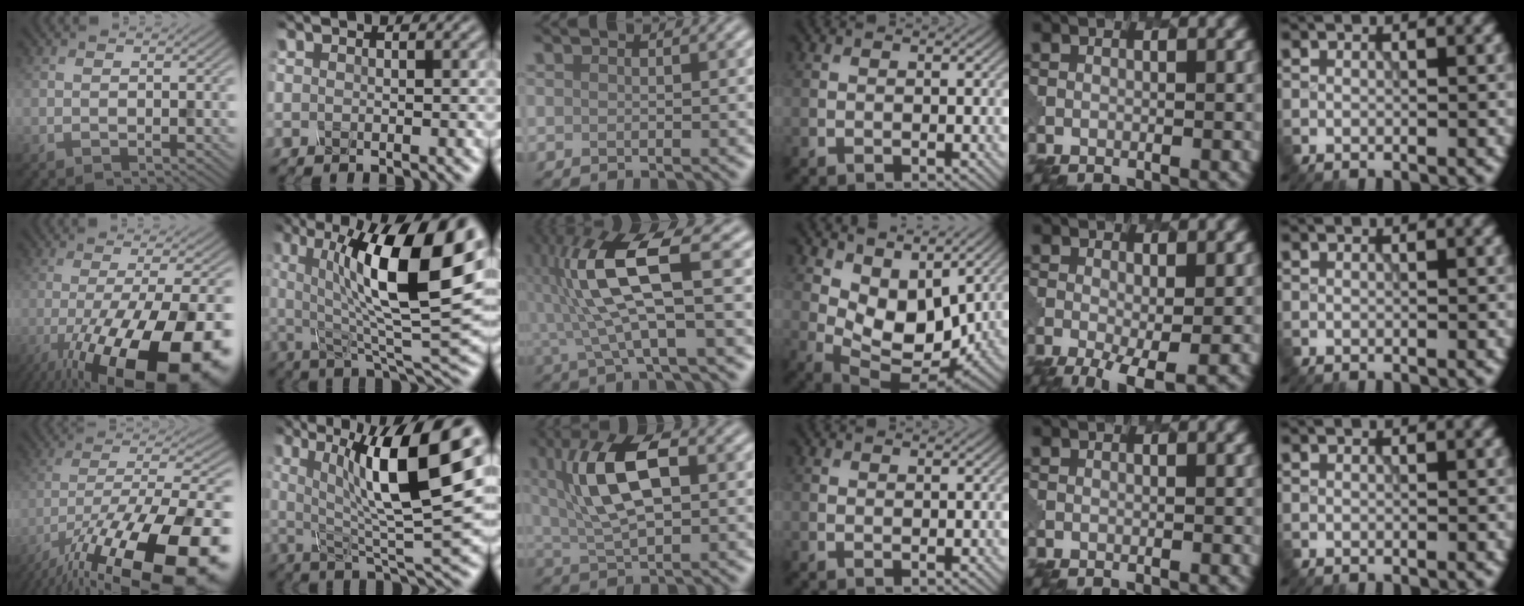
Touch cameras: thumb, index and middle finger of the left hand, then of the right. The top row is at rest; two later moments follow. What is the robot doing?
{"motion": "screw", "object": "spray bottle"}